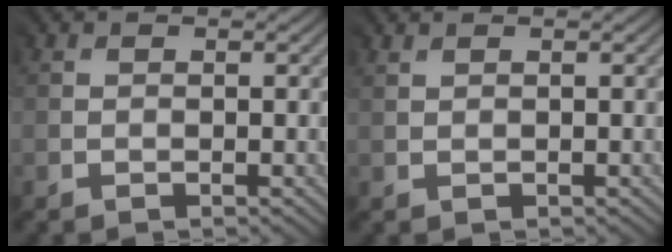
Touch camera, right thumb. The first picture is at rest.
{"total": 0.9, "force": [0.9, 0.1, 0.0], "torque": [-0.002, 0.003, 0.020]}